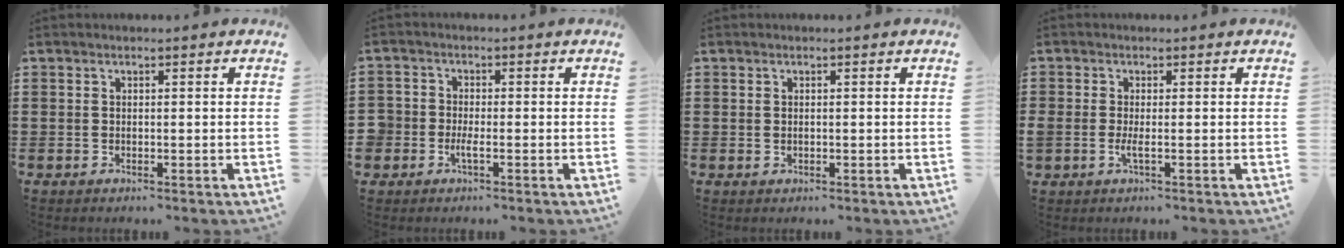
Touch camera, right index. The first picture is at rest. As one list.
[{"total": 2.2, "force": [-1.3, 1.4, 1.0], "torque": [-0.030, 0.001, -0.030]}, {"total": 0.7, "force": [0.1, 0.3, 0.6], "torque": [-0.015, 0.000, 0.002]}, {"total": 1.7, "force": [-0.5, 0.3, 1.6], "torque": [-0.030, -0.002, -0.008]}]